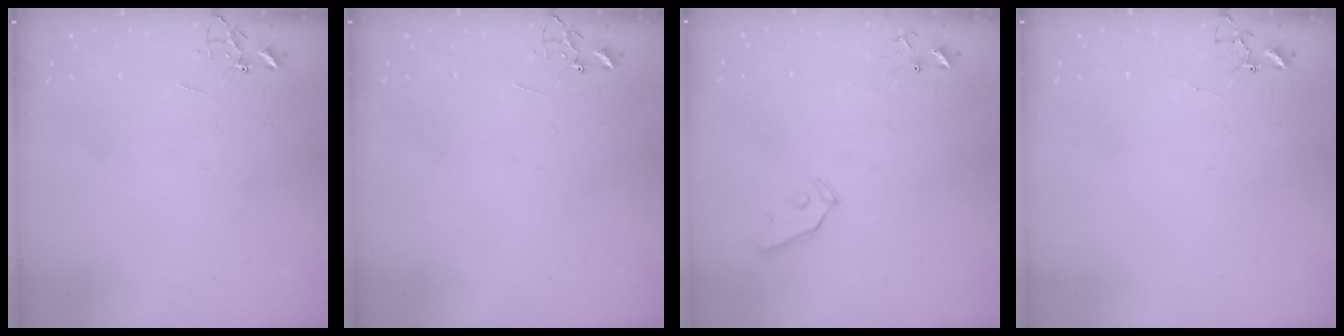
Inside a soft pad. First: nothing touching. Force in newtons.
{"total": 0.0}
{"total": 4.0, "press": 3.9, "slide": 0.7}
{"total": 3.7, "press": 3.7, "slide": 0.3}